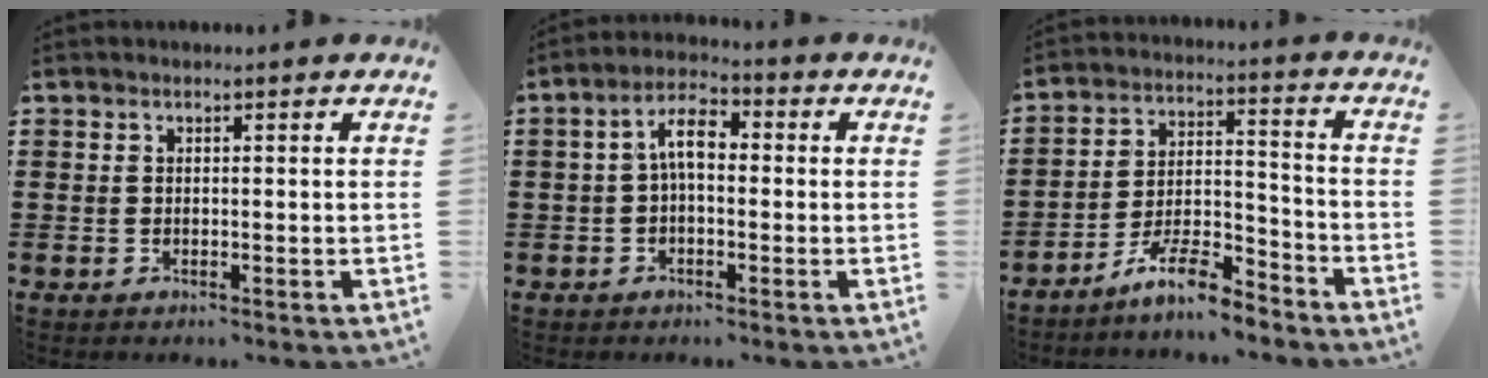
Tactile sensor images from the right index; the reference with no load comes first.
{"total": 5.2, "force": [-0.1, 2.4, 4.6], "torque": [-0.095, 0.012, -0.005]}
{"total": 8.6, "force": [-7.4, 1.5, 4.0], "torque": [-0.077, 0.018, -0.141]}